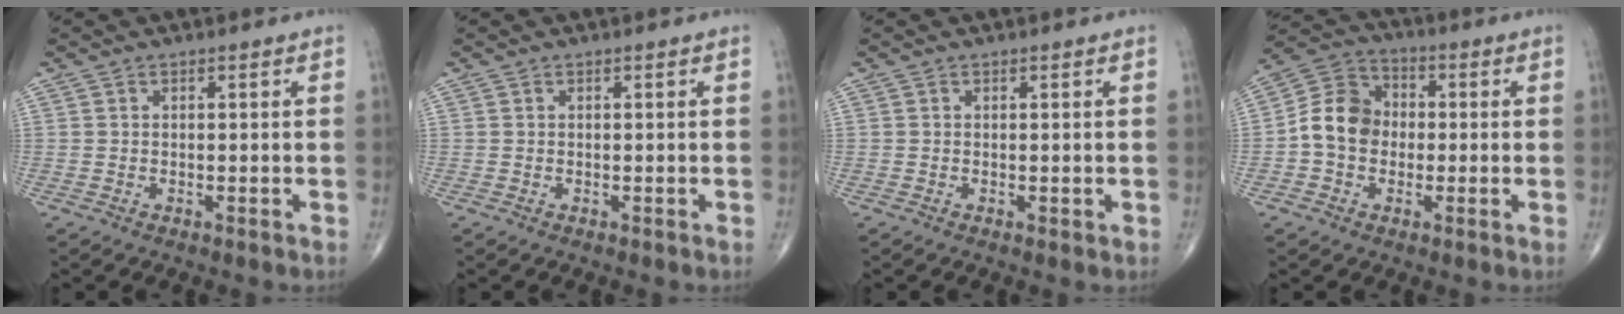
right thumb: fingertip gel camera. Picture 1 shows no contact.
{"total": 0.0}
{"total": 0.6, "force": [-0.1, 0.3, 0.5], "torque": [-0.009, -0.003, -0.002]}
{"total": 9.7, "force": [-0.8, 8.0, 5.4], "torque": [-0.085, 0.035, -0.029]}